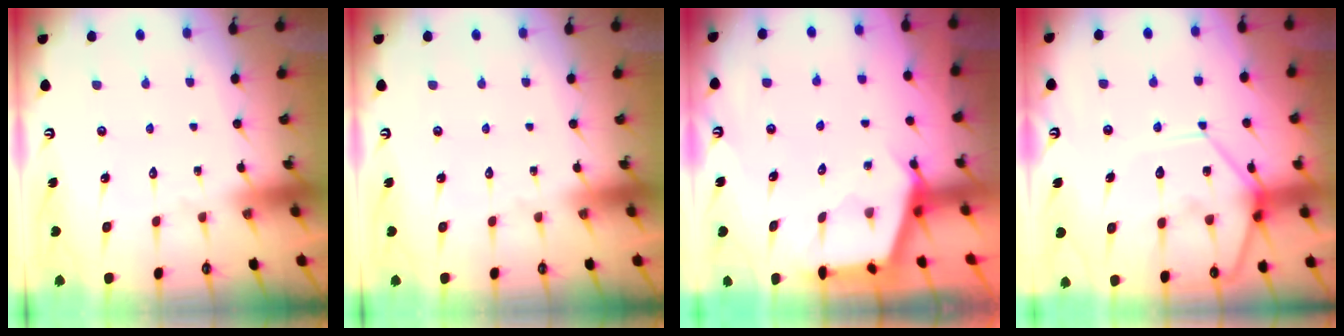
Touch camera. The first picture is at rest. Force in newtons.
{"total": 0.0}
{"total": 2.6, "press": 2.6, "slide": 0.4}
{"total": 16.3, "press": 16.2, "slide": 1.9}